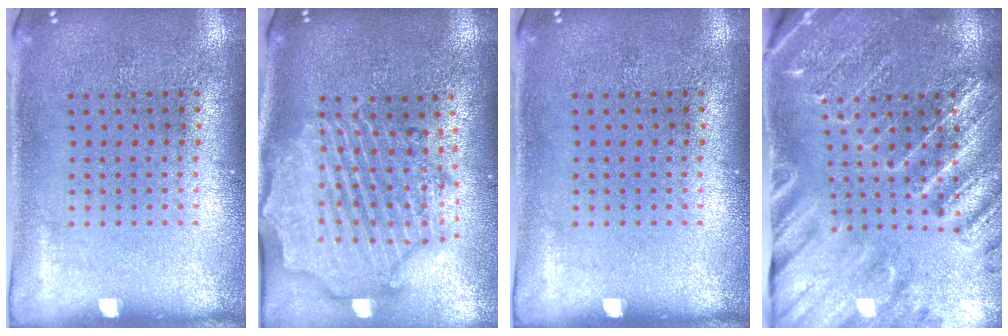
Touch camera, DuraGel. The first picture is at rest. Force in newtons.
{"total": 3.0, "press": 2.6, "slide": 1.5}
{"total": 0.0}
{"total": 3.2, "press": 3.1, "slide": 0.8}